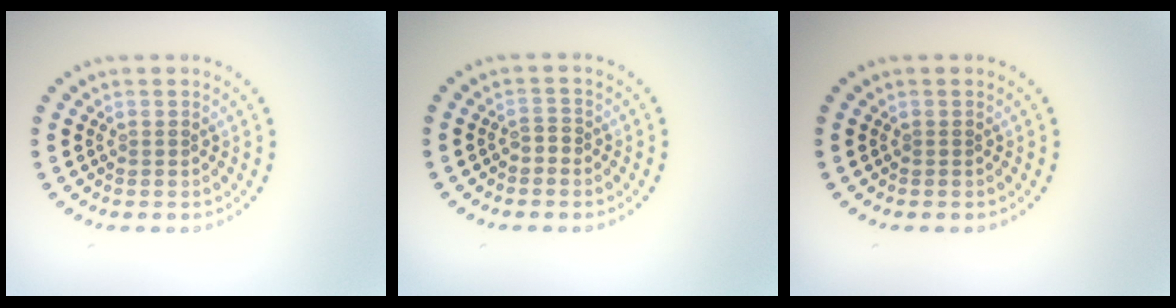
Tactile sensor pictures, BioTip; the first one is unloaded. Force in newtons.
{"total": 1.0, "press": 0.8, "slide": 0.6}
{"total": 0.0}